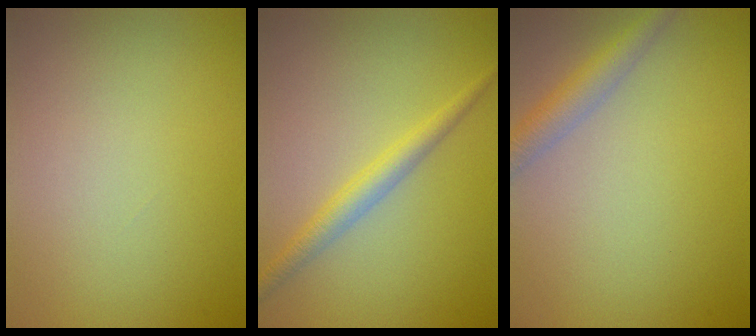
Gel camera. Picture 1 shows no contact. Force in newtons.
{"total": 2.4, "press": 2.3, "slide": 0.2}
{"total": 2.7, "press": 2.7, "slide": 0.2}